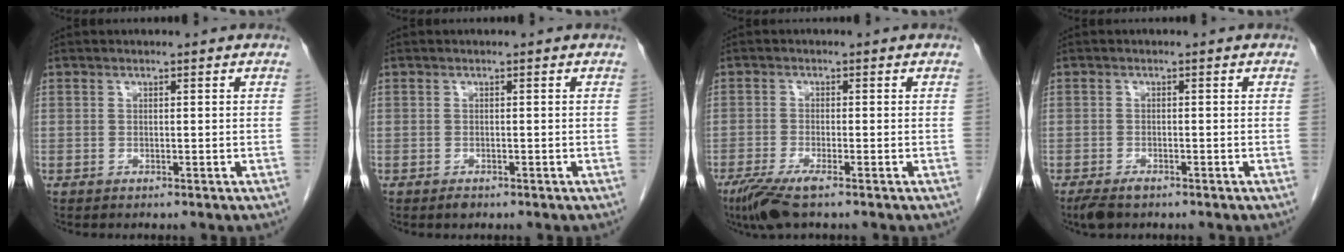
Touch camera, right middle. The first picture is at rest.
{"total": 0.8, "force": [-0.6, 0.3, 0.4], "torque": [-0.006, 0.000, -0.007]}
{"total": 5.4, "force": [-3.5, 0.6, 4.0], "torque": [-0.078, -0.016, -0.065]}
{"total": 3.0, "force": [-2.2, 1.0, 1.7], "torque": [-0.035, -0.006, -0.035]}